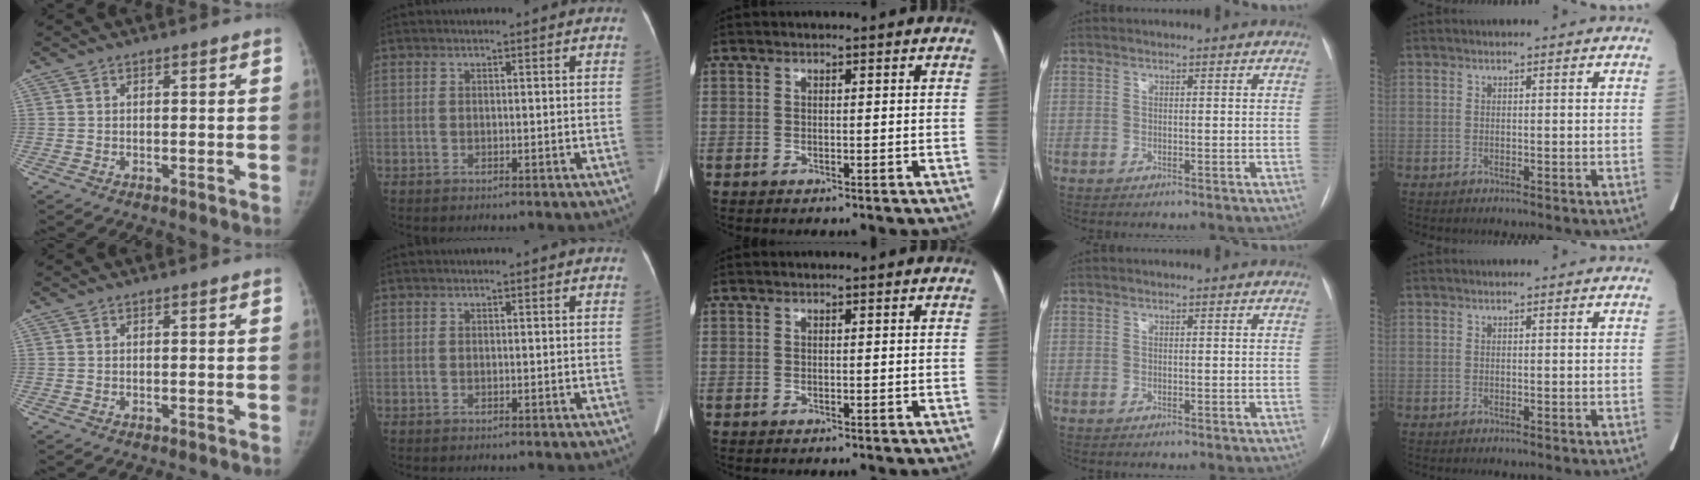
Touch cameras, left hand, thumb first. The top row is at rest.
{}